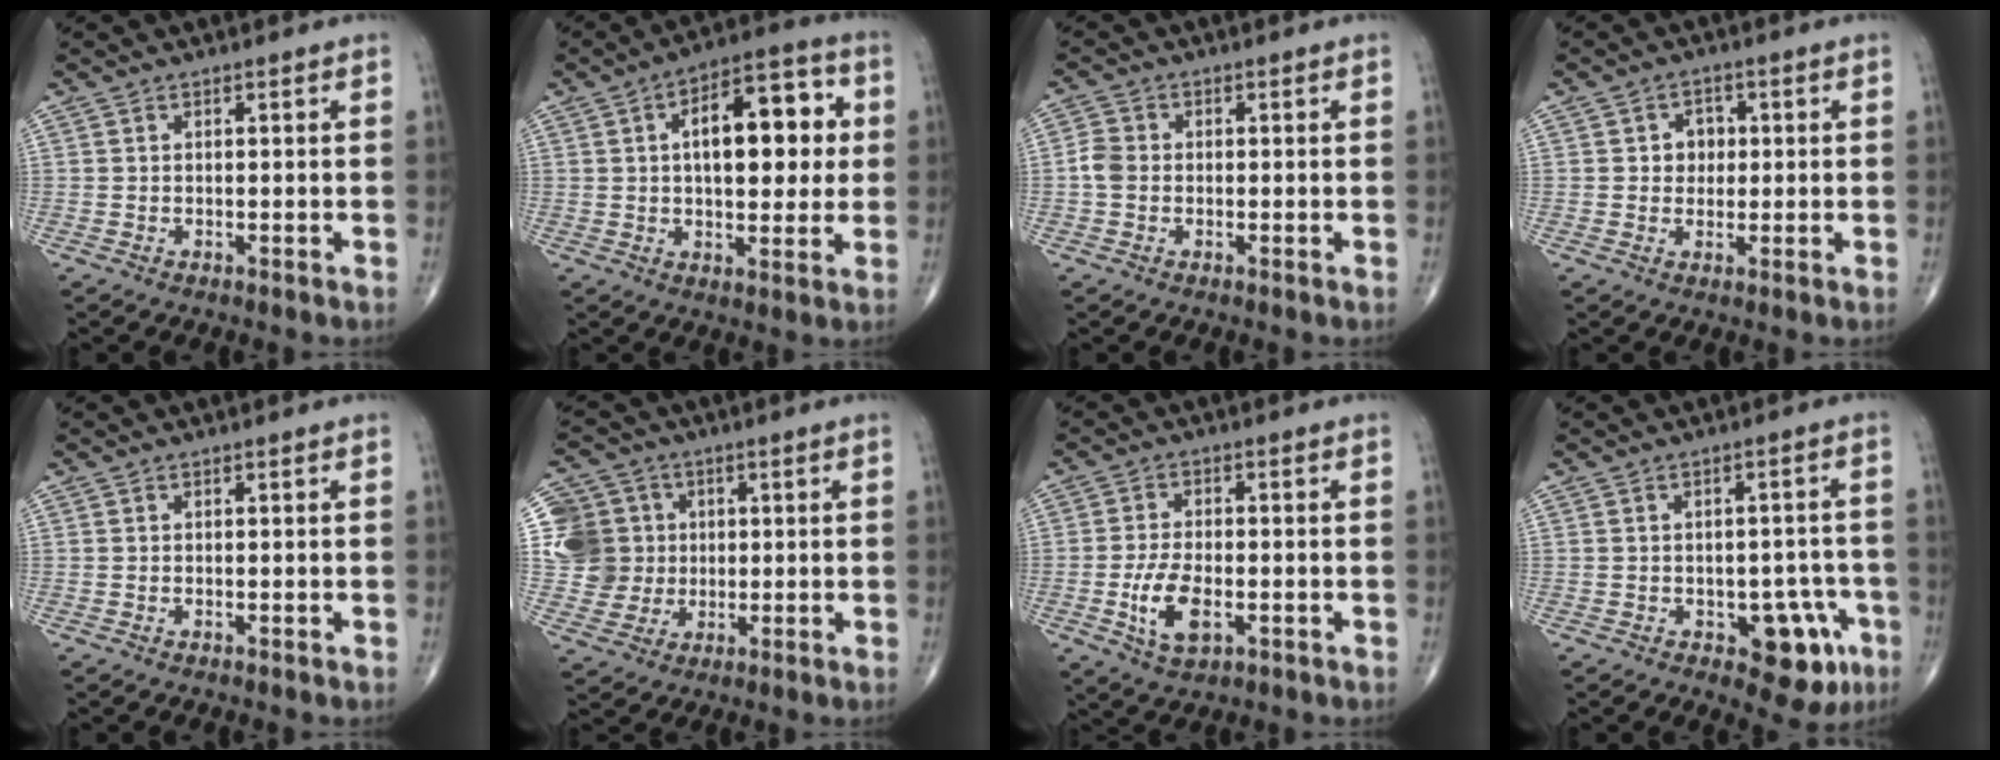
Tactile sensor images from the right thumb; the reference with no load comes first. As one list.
[{"total": 16.3, "force": [2.9, 8.1, 13.9], "torque": [-0.166, 0.016, 0.038]}, {"total": 3.1, "force": [-0.5, 2.5, 1.7], "torque": [-0.032, 0.007, -0.016]}, {"total": 3.7, "force": [0.5, 3.2, 1.8], "torque": [0.001, 0.005, 0.003]}, {"total": 0.0}, {"total": 11.2, "force": [1.6, 10.8, 2.6], "torque": [-0.027, 0.015, 0.034]}, {"total": 7.9, "force": [-2.2, 4.0, 6.5], "torque": [-0.123, 0.002, -0.036]}, {"total": 9.5, "force": [-4.1, 5.0, 7.0], "torque": [-0.044, 0.021, -0.045]}]